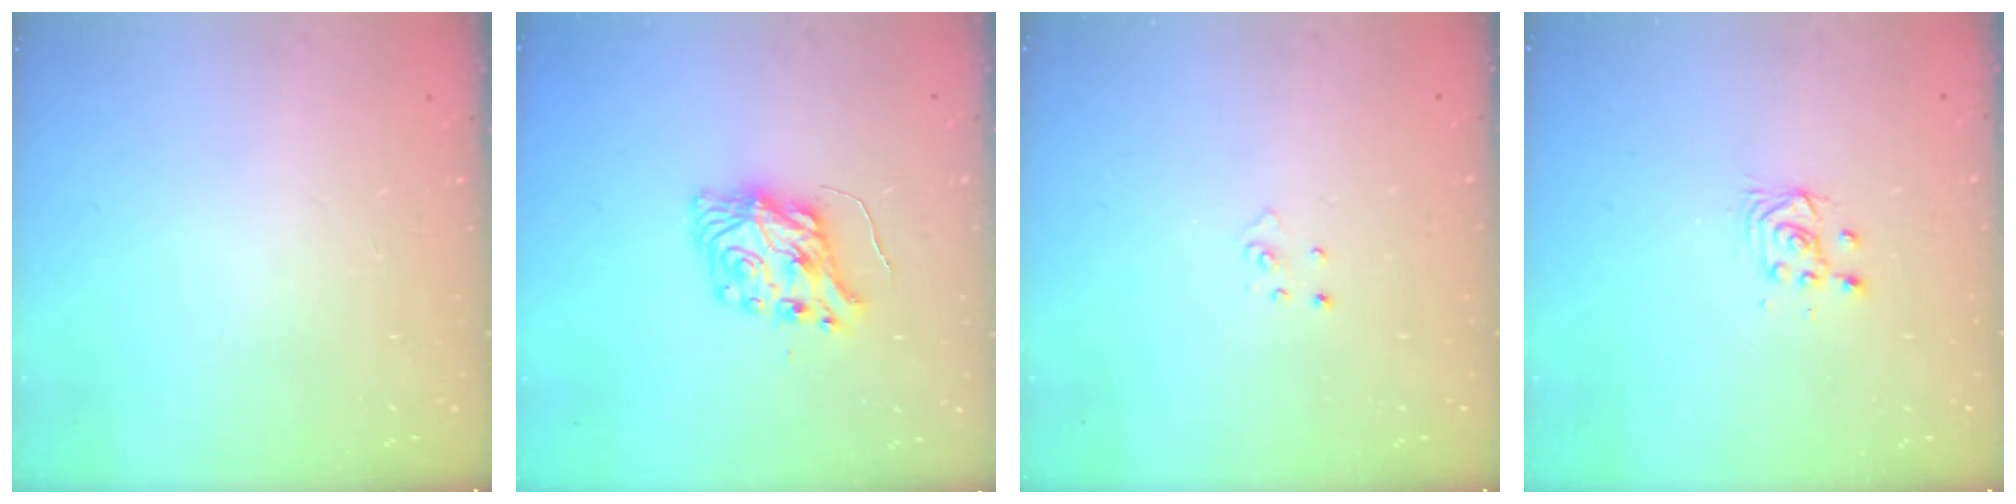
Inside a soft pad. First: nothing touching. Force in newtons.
{"total": 8.1, "press": 8.0, "slide": 0.7}
{"total": 3.0, "press": 2.9, "slide": 0.3}
{"total": 4.1, "press": 4.0, "slide": 0.7}